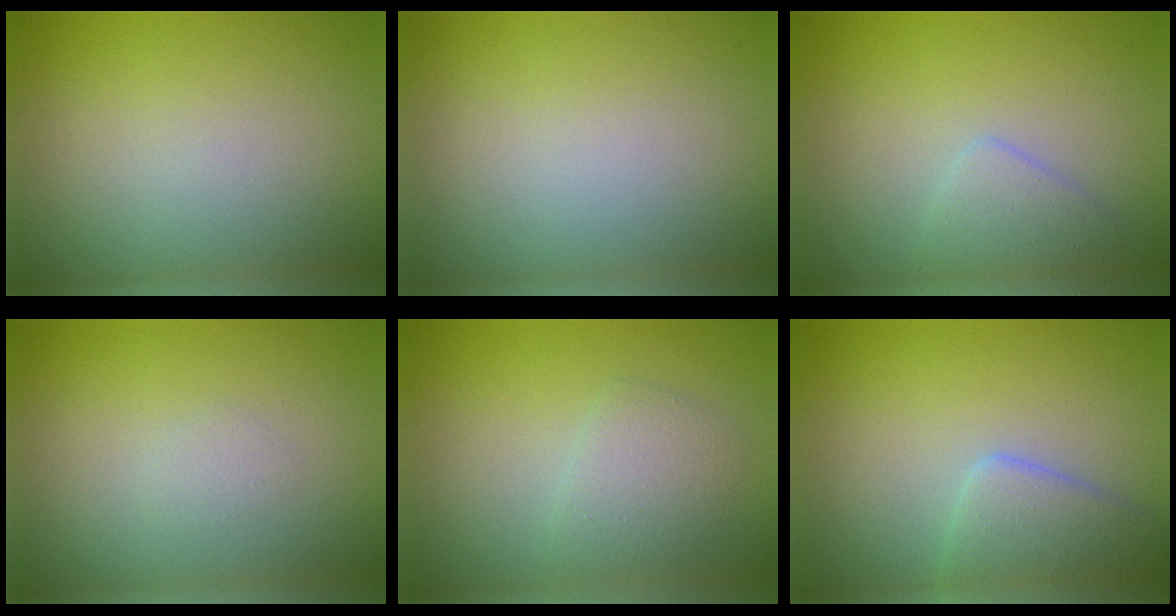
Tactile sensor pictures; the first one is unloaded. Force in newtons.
{"total": 0.0}
{"total": 1.9, "press": 1.9, "slide": 0.1}
{"total": 0.6, "press": 0.6, "slide": 0.0}
{"total": 2.2, "press": 2.2, "slide": 0.0}
{"total": 3.5, "press": 3.5, "slide": 0.2}